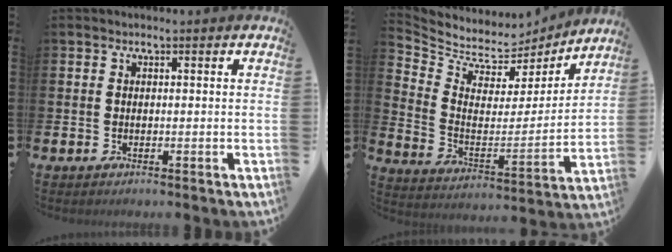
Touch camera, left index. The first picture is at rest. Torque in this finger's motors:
{"motor_torque": [-0.71, -0.71, -0.31, -0.05]}